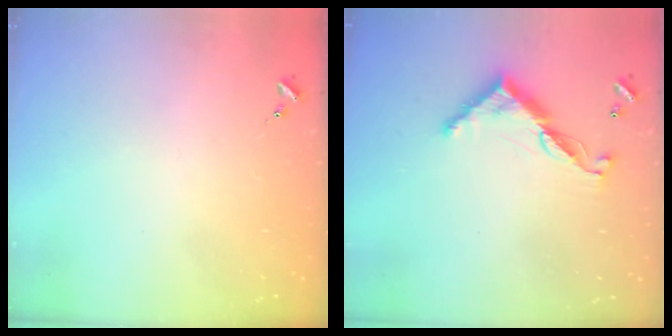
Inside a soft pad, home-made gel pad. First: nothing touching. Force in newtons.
{"total": 11.0, "press": 11.0, "slide": 0.4}